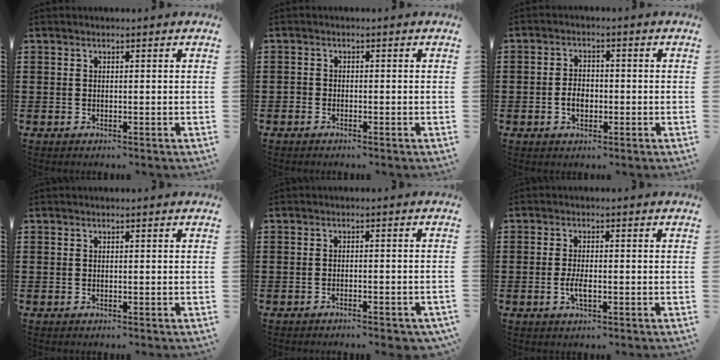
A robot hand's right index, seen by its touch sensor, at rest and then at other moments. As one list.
[{"total": 1.0, "force": [-0.9, 0.4, 0.1], "torque": [-0.004, 0.002, -0.019]}, {"total": 3.2, "force": [-0.8, 2.2, 2.2], "torque": [-0.037, 0.000, -0.018]}, {"total": 0.0}, {"total": 1.6, "force": [-1.4, 0.1, 0.8], "torque": [-0.016, 0.002, -0.028]}, {"total": 3.1, "force": [-0.8, 0.9, 2.9], "torque": [-0.060, -0.007, -0.015]}]